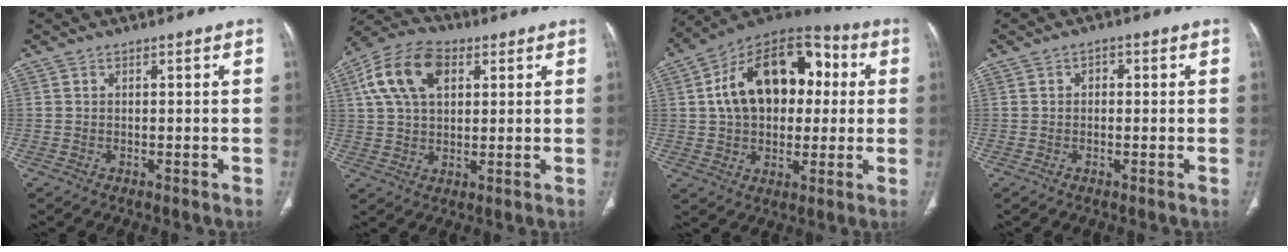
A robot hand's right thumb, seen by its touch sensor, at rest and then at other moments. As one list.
[{"total": 13.3, "force": [4.6, 8.2, 9.4], "torque": [-0.174, 0.014, 0.080]}, {"total": 22.1, "force": [3.3, 14.4, 16.4], "torque": [-0.236, 0.028, 0.048]}, {"total": 1.5, "force": [0.2, 1.1, 1.0], "torque": [-0.008, 0.007, 0.001]}]